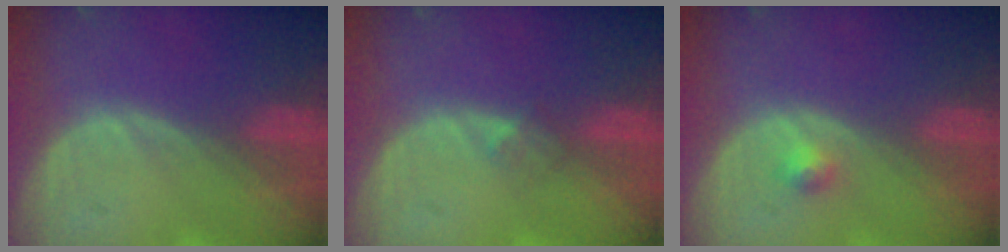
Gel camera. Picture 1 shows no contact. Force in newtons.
{"total": 1.5, "press": 1.2, "slide": 1.0}
{"total": 1.5, "press": 1.3, "slide": 0.8}